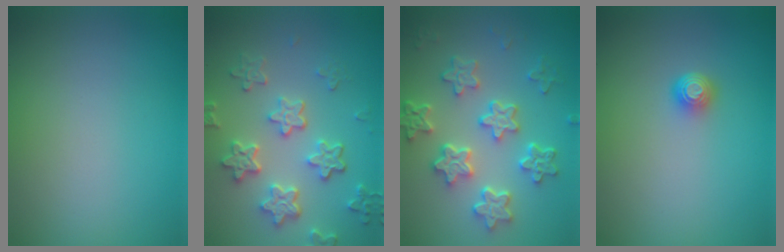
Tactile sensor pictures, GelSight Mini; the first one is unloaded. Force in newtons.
{"total": 5.0, "press": 4.2, "slide": 2.7}
{"total": 5.9, "press": 4.8, "slide": 3.4}
{"total": 1.6, "press": 1.2, "slide": 1.2}